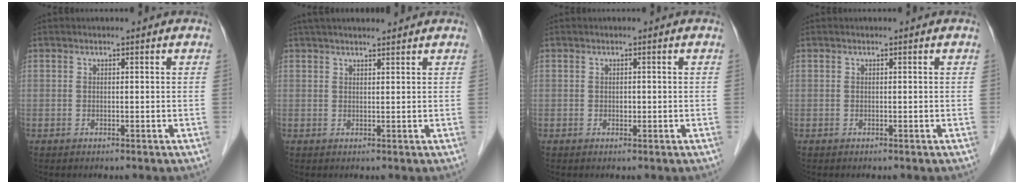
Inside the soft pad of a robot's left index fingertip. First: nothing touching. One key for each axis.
{"total": 8.1, "fx": 7.1, "fy": 1.0, "fz": 3.8, "tx": -0.056, "ty": 0.031, "tz": 0.104}
{"total": 0.6, "fx": -0.2, "fy": 0.4, "fz": 0.4, "tx": -0.006, "ty": -0.002, "tz": -0.006}
{"total": 0.0}